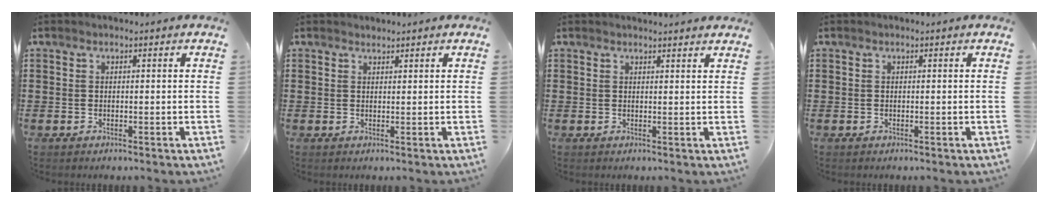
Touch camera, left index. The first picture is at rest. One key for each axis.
{"total": 1.0, "fx": 0.9, "fy": 0.2, "fz": -0.1, "tx": 0.000, "ty": 0.000, "tz": 0.019}
{"total": 1.5, "fx": 1.5, "fy": -0.1, "fz": 0.2, "tx": -0.007, "ty": 0.000, "tz": 0.029}
{"total": 0.0}